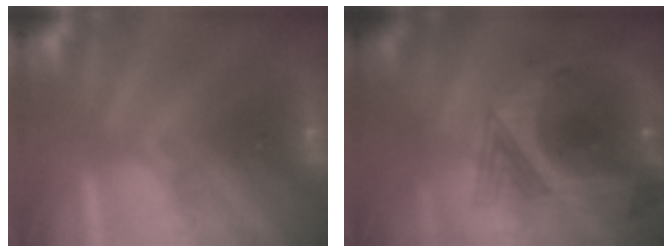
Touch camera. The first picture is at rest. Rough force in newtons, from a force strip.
{"total": 8.2}